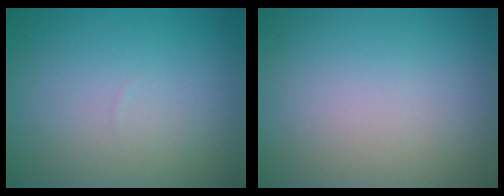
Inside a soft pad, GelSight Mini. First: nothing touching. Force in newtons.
{"total": 0.0}